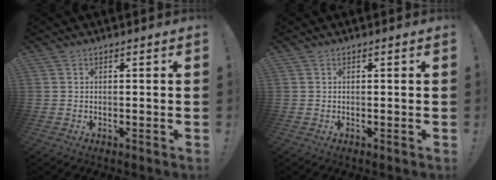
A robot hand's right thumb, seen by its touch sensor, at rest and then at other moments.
{"total": 0.0}